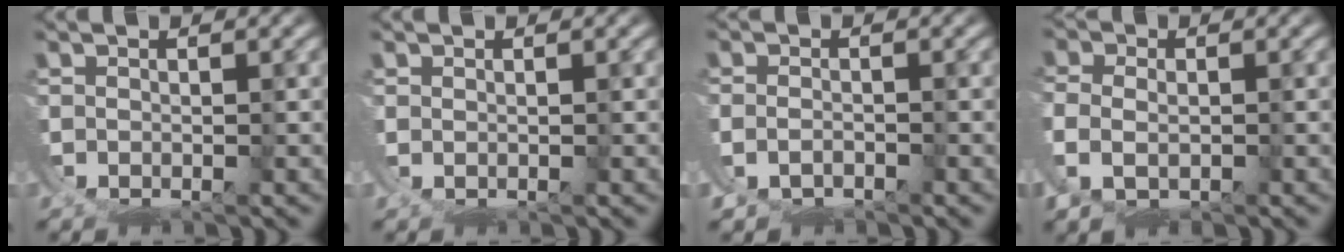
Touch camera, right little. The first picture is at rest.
{"total": 0.9, "force": [0.7, -0.4, -0.2], "torque": [0.005, 0.002, 0.011]}
{"total": 2.9, "force": [-1.4, 2.5, 0.4], "torque": [-0.030, -0.018, -0.019]}
{"total": 3.2, "force": [0.1, 2.5, 2.0], "torque": [-0.060, -0.013, 0.010]}